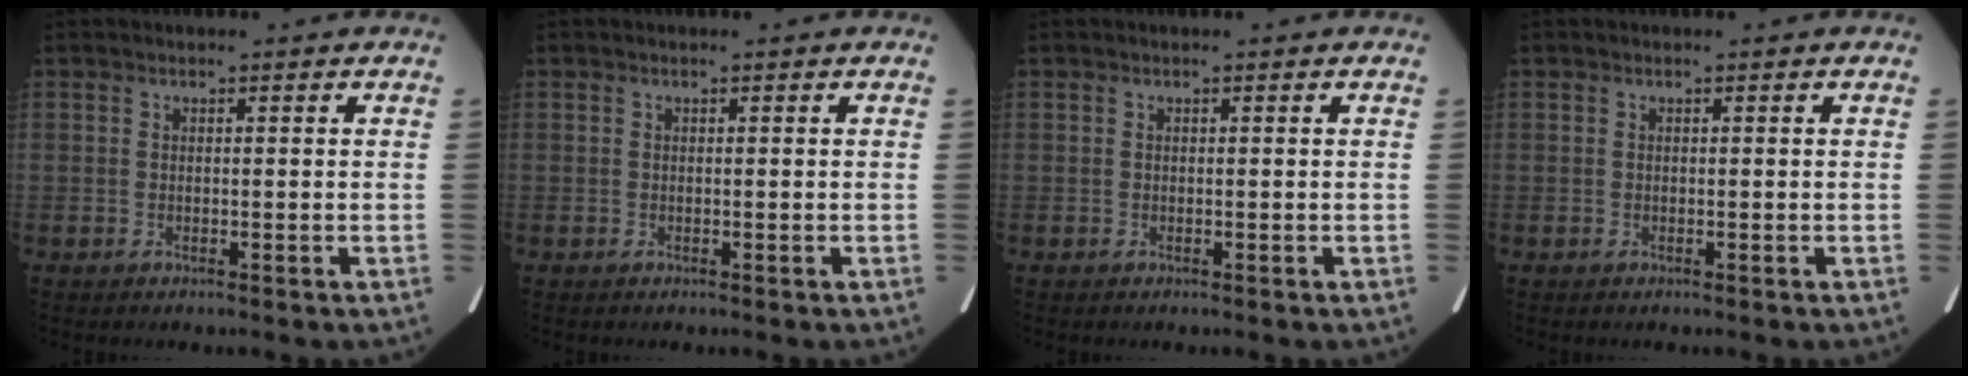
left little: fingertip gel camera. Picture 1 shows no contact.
{"total": 0.0}
{"total": 0.0}
{"total": 0.0}